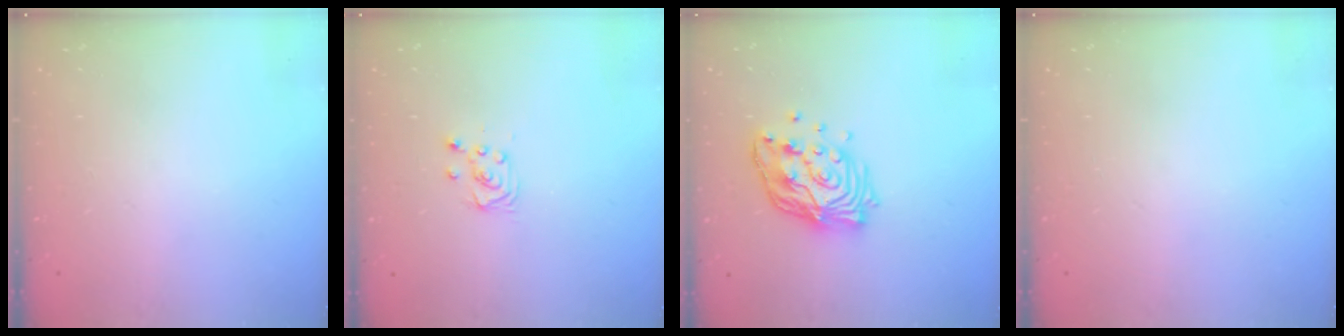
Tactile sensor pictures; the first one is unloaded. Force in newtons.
{"total": 3.6, "press": 3.6, "slide": 0.3}
{"total": 13.7, "press": 13.6, "slide": 1.4}
{"total": 0.0}